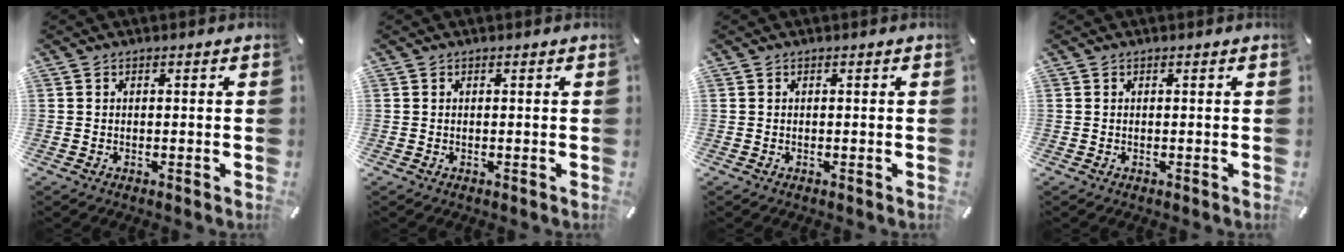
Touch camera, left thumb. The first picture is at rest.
{"total": 0.0}
{"total": 0.0}
{"total": 0.0}